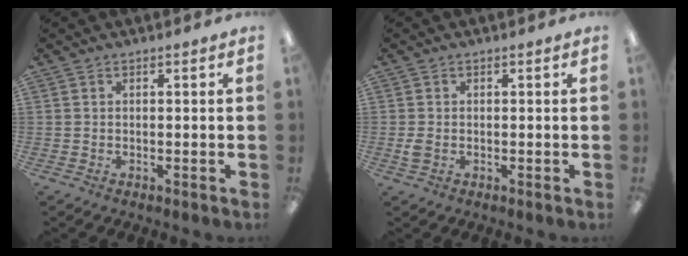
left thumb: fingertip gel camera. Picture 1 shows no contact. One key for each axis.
{"total": 2.2, "fx": -0.2, "fy": 1.4, "fz": 1.7, "tx": -0.037, "ty": 0.002, "tz": -0.006}